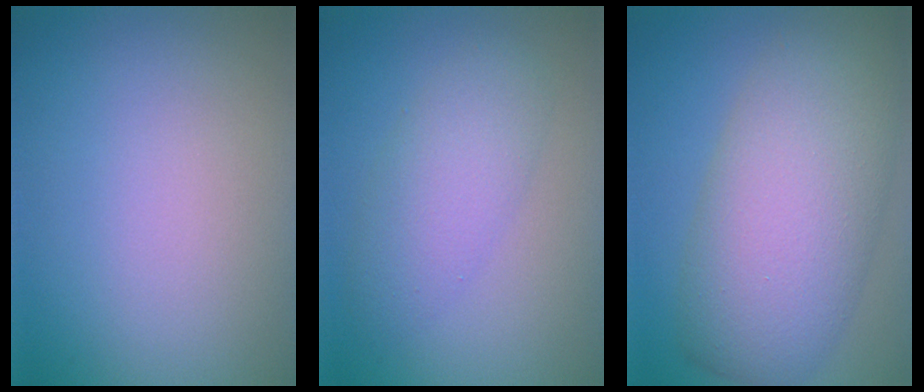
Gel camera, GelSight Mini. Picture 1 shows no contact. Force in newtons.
{"total": 3.8, "press": 3.8, "slide": 0.1}
{"total": 10.0, "press": 10.0, "slide": 0.5}